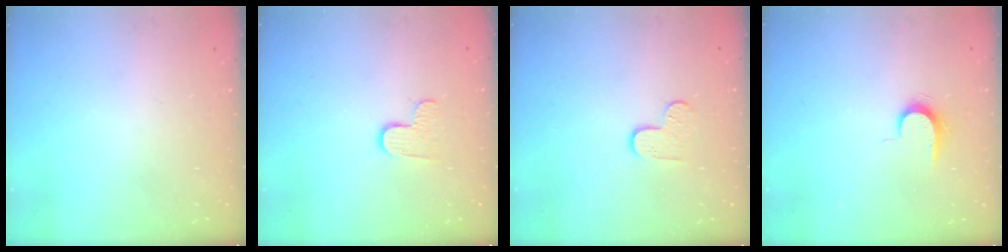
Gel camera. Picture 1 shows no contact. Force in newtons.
{"total": 5.5, "press": 5.5, "slide": 0.4}
{"total": 4.8, "press": 4.7, "slide": 0.5}
{"total": 6.6, "press": 6.6, "slide": 0.7}